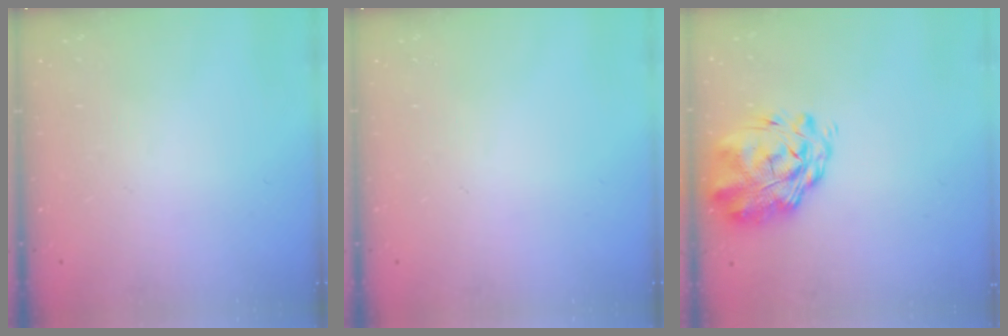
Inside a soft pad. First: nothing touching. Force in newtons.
{"total": 0.0}
{"total": 3.2, "press": 2.7, "slide": 1.7}